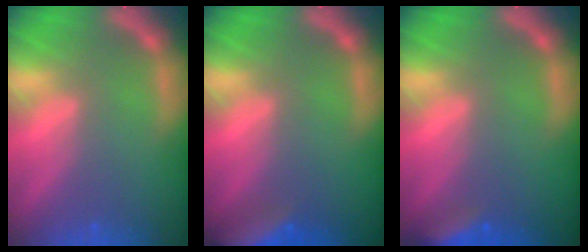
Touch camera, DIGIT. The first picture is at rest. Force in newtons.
{"total": 7.5}
{"total": 4.0}